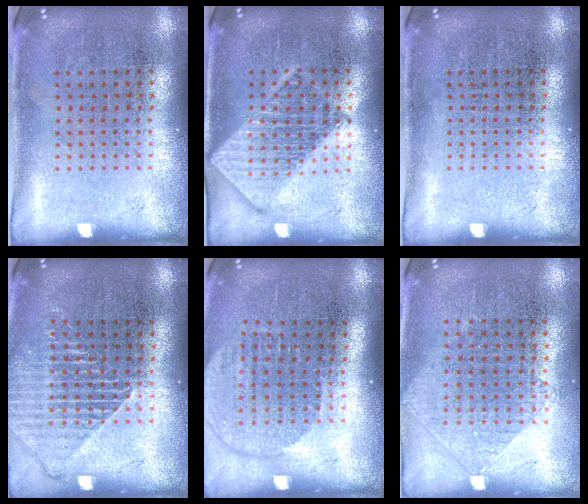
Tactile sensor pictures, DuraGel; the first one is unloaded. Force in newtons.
{"total": 2.4, "press": 2.4, "slide": 0.3}
{"total": 0.0}
{"total": 1.3, "press": 1.3, "slide": 0.4}
{"total": 1.8, "press": 1.5, "slide": 0.9}
{"total": 0.9, "press": 0.8, "slide": 0.3}